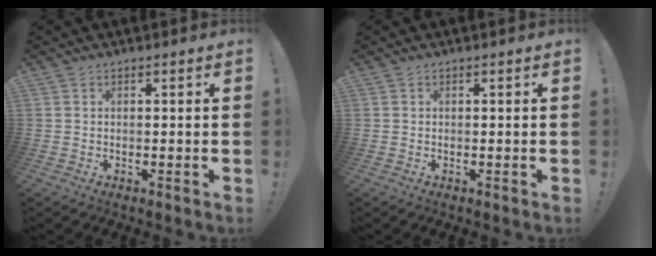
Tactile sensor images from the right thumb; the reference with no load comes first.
{"total": 0.0}